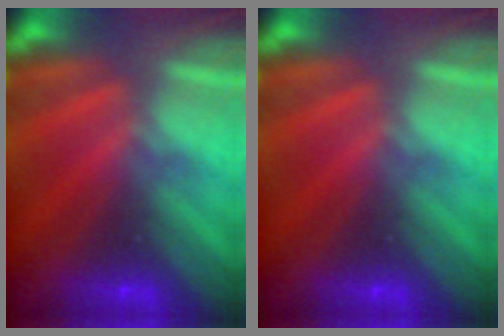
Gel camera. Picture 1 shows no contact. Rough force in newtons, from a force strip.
{"total": 0.0}